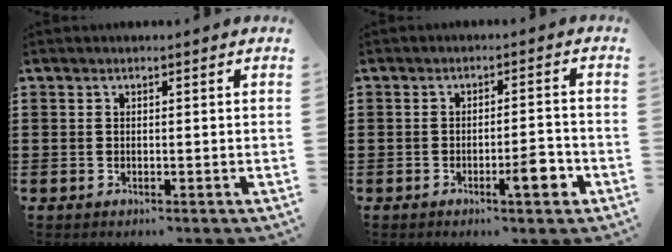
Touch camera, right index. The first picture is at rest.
{"total": 5.2, "force": [-2.4, 1.0, 4.5], "torque": [-0.061, -0.004, -0.040]}